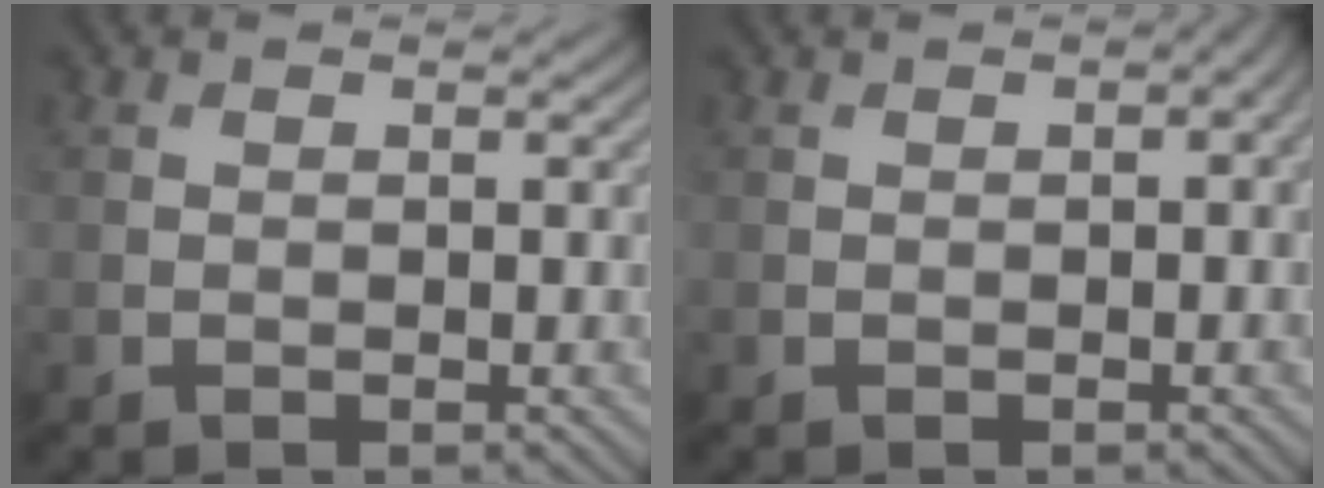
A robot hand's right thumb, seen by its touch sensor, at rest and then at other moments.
{"total": 1.6, "force": [0.2, 0.6, 1.4], "torque": [-0.020, 0.001, 0.003]}